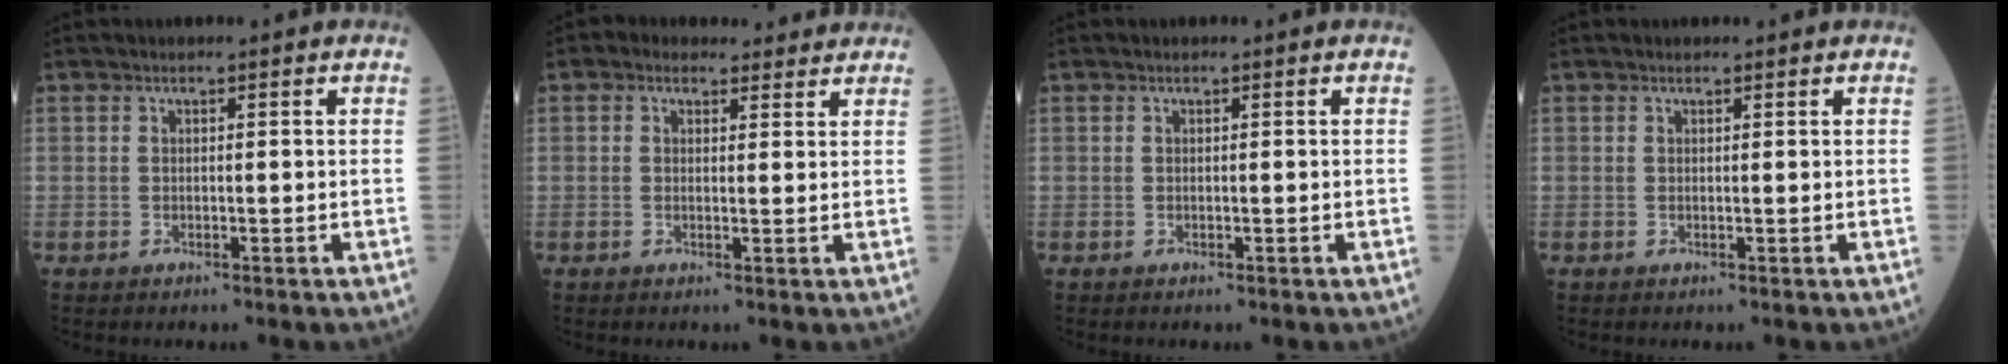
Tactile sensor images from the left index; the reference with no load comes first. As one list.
[{"total": 4.8, "force": [4.0, 2.5, 1.0], "torque": [-0.002, 0.023, 0.048]}, {"total": 0.0}, {"total": 0.5, "force": [0.5, 0.1, 0.0], "torque": [-0.003, 0.001, 0.008]}]